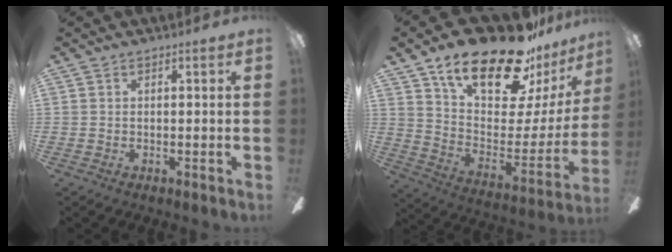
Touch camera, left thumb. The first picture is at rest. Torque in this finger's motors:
{"motor_torque": [0.54, 0.53, 1.70, -1.07, 0.12]}